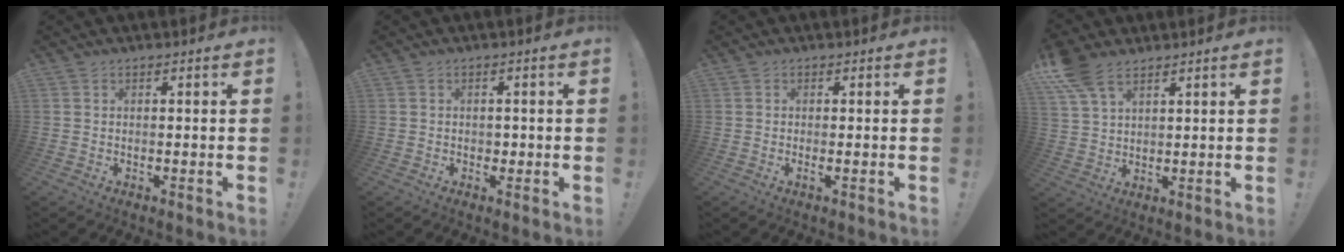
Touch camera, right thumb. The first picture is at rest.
{"total": 1.5, "force": [-0.4, 1.3, 0.5], "torque": [-0.005, 0.002, -0.009]}
{"total": 1.0, "force": [0.2, 0.0, 1.0], "torque": [-0.013, -0.006, 0.003]}
{"total": 9.1, "force": [6.3, 4.4, 4.8], "torque": [-0.095, -0.023, 0.127]}